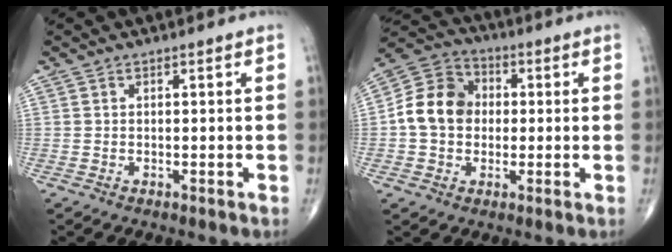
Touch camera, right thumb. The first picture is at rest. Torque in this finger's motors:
{"motor_torque": [1.00, 2.18, 0.21, -0.01, 0.09]}